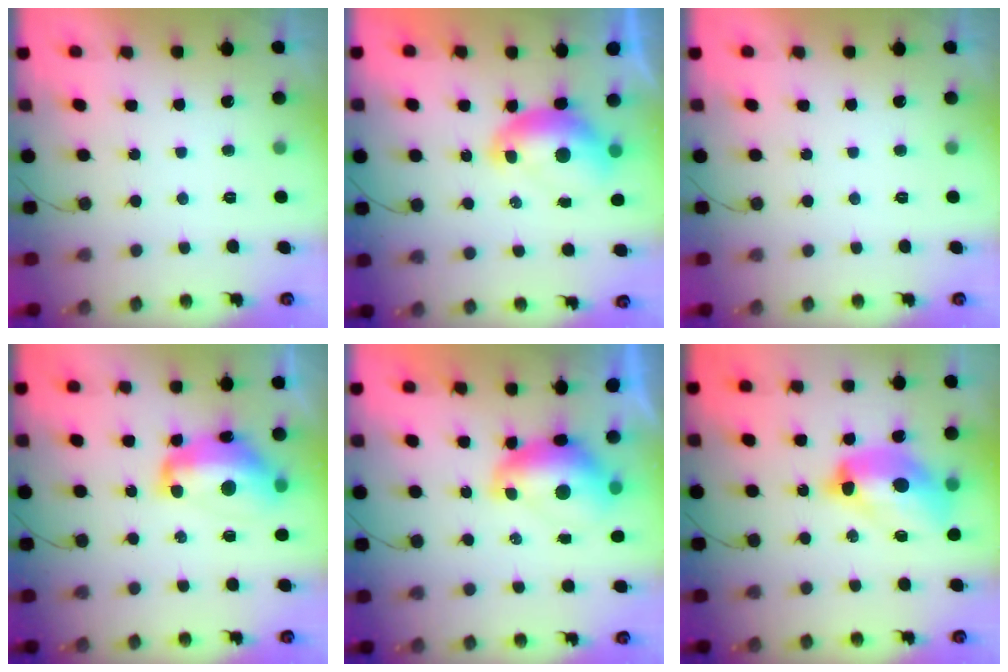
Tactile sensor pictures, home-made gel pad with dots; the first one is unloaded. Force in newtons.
{"total": 8.1, "press": 8.0, "slide": 0.9}
{"total": 0.0}
{"total": 14.2, "press": 14.1, "slide": 1.1}
{"total": 9.1, "press": 9.0, "slide": 1.0}
{"total": 14.6, "press": 14.6, "slide": 1.2}